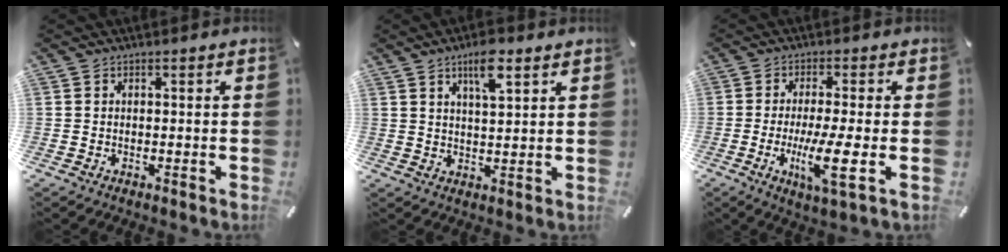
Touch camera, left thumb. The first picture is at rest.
{"total": 7.4, "force": [4.5, 2.4, 5.5], "torque": [-0.094, -0.007, 0.073]}
{"total": 10.3, "force": [-2.1, 1.6, 10.0], "torque": [-0.196, -0.017, -0.039]}